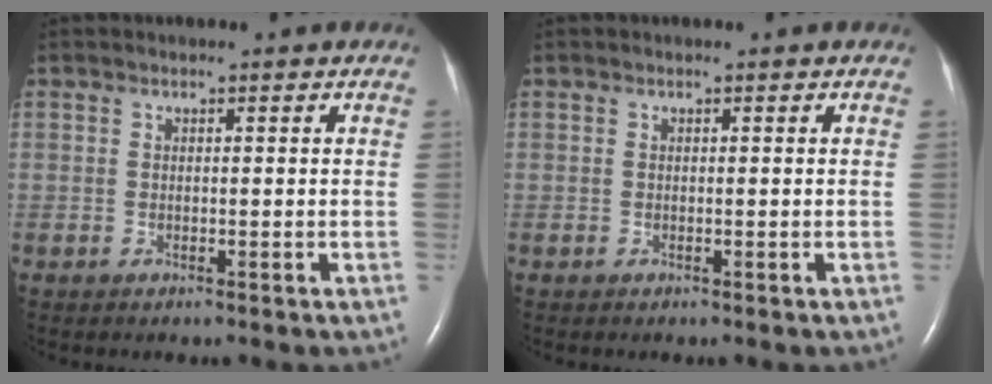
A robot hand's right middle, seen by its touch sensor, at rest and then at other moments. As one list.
[{"total": 0.0}]